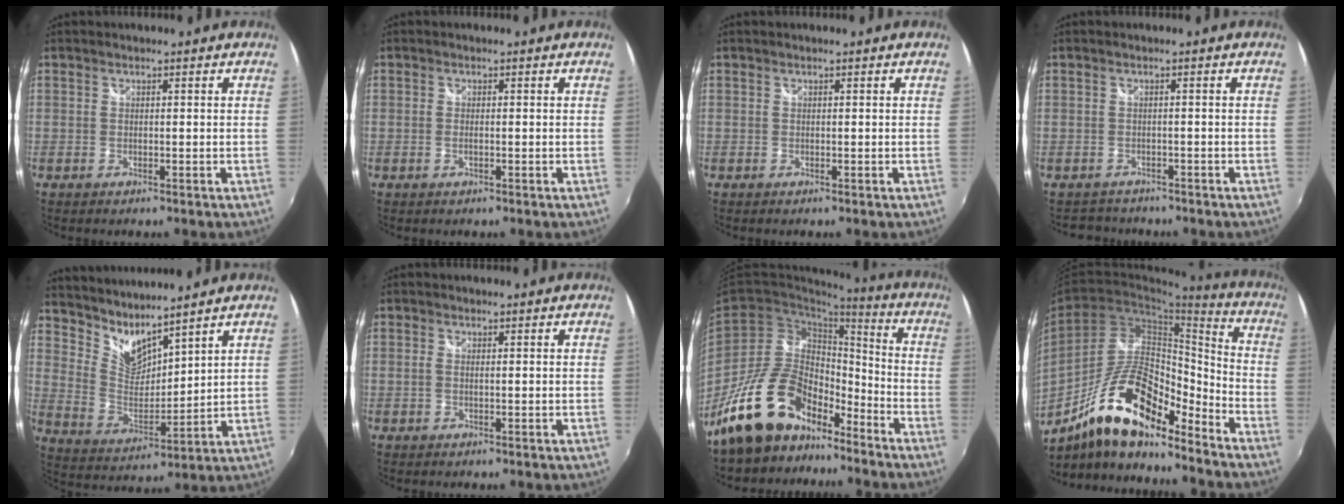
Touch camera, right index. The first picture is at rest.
{"total": 0.9, "force": [-0.3, 0.3, 0.8], "torque": [-0.017, 0.001, -0.005]}
{"total": 0.0}
{"total": 3.1, "force": [-2.5, 1.8, -0.2], "torque": [-0.005, 0.009, -0.043]}
{"total": 8.8, "force": [8.0, 2.2, 3.0], "torque": [-0.059, -0.014, 0.160]}
{"total": 0.7, "force": [0.1, 0.0, 0.7], "torque": [-0.018, 0.003, 0.001]}
{"total": 18.2, "force": [-13.3, 9.3, 8.2], "torque": [-0.156, 0.035, -0.212]}
{"total": 18.5, "force": [-12.7, 5.8, 12.1], "torque": [-0.222, 0.006, -0.227]}